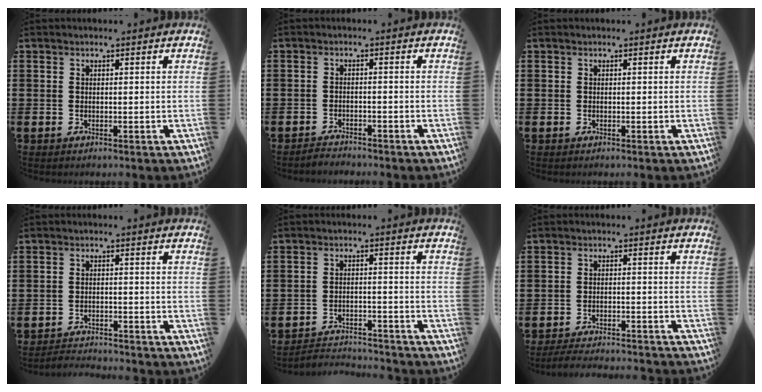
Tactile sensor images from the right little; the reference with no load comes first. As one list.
[{"total": 1.6, "force": [-1.6, 0.1, -0.2], "torque": [-0.003, 0.005, -0.034]}, {"total": 0.0}, {"total": 2.4, "force": [-2.4, 0.0, -0.2], "torque": [-0.003, 0.003, -0.052]}, {"total": 3.0, "force": [-3.0, 0.2, 0.0], "torque": [-0.006, 0.003, -0.066]}, {"total": 3.1, "force": [-3.1, -0.1, 0.5], "torque": [-0.009, 0.001, -0.063]}]